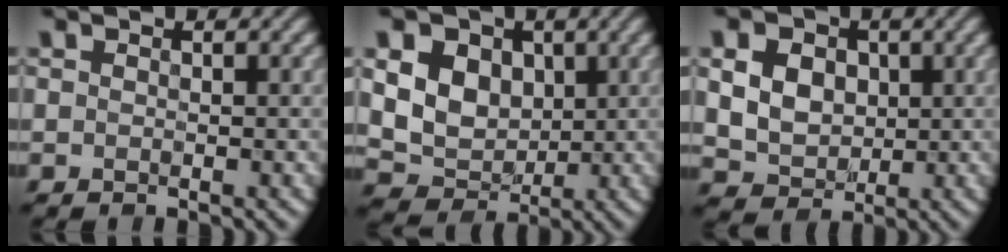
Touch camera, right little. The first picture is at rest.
{"total": 6.7, "force": [1.3, 5.4, 3.7], "torque": [-0.080, 0.006, 0.010]}
{"total": 8.4, "force": [2.2, 6.8, 4.4], "torque": [-0.096, 0.026, 0.028]}